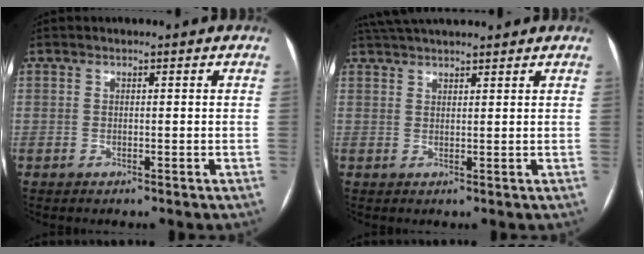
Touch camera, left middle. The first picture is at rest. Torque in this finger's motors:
{"motor_torque": [0.63, -0.67, 0.19, 0.06]}